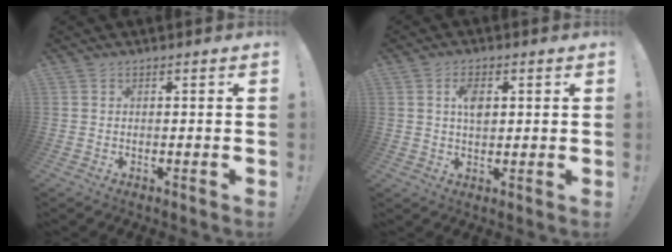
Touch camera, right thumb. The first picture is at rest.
{"total": 5.4, "force": [1.3, 3.3, 4.1], "torque": [-0.060, 0.000, 0.019]}